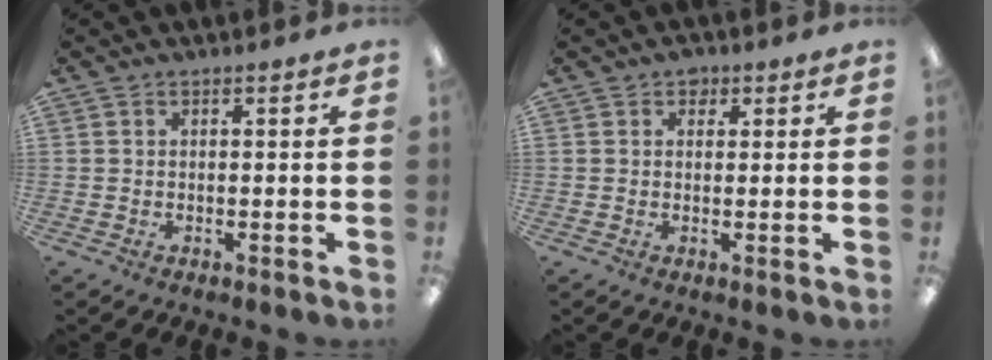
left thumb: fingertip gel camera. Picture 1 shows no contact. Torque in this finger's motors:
{"motor_torque": [0.13, 0.01, 0.44, -0.31, 0.00]}